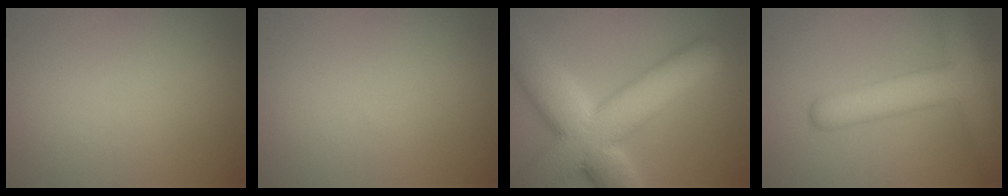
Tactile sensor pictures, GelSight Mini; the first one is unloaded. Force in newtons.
{"total": 0.0}
{"total": 13.6, "press": 13.6, "slide": 0.8}
{"total": 8.2, "press": 8.2, "slide": 0.3}